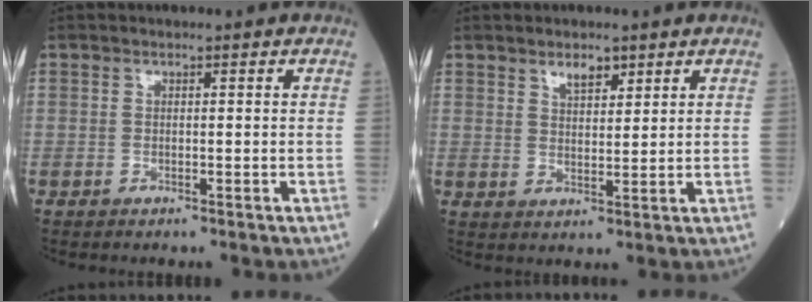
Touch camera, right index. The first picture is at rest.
{"total": 3.0, "force": [2.1, 1.2, 1.7], "torque": [-0.029, -0.002, 0.037]}